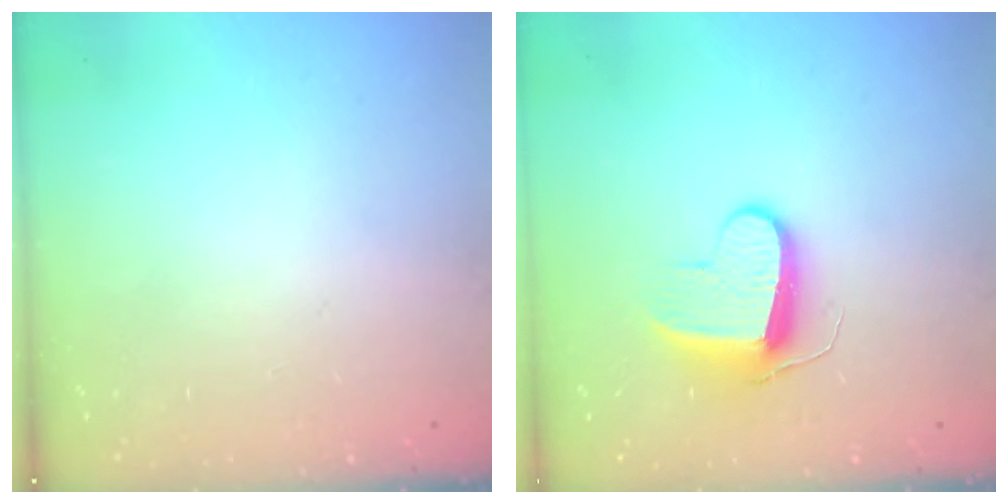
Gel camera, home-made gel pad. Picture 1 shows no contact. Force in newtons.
{"total": 9.0, "press": 9.0, "slide": 0.6}